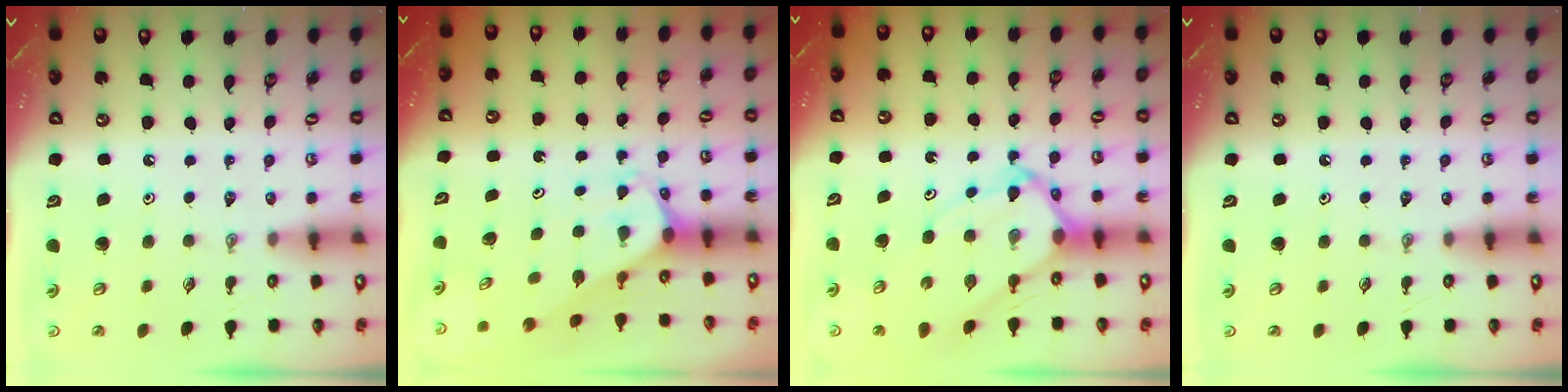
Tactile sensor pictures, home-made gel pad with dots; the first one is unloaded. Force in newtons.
{"total": 1.8, "press": 1.8, "slide": 0.1}
{"total": 7.4, "press": 7.3, "slide": 0.7}
{"total": 0.0}